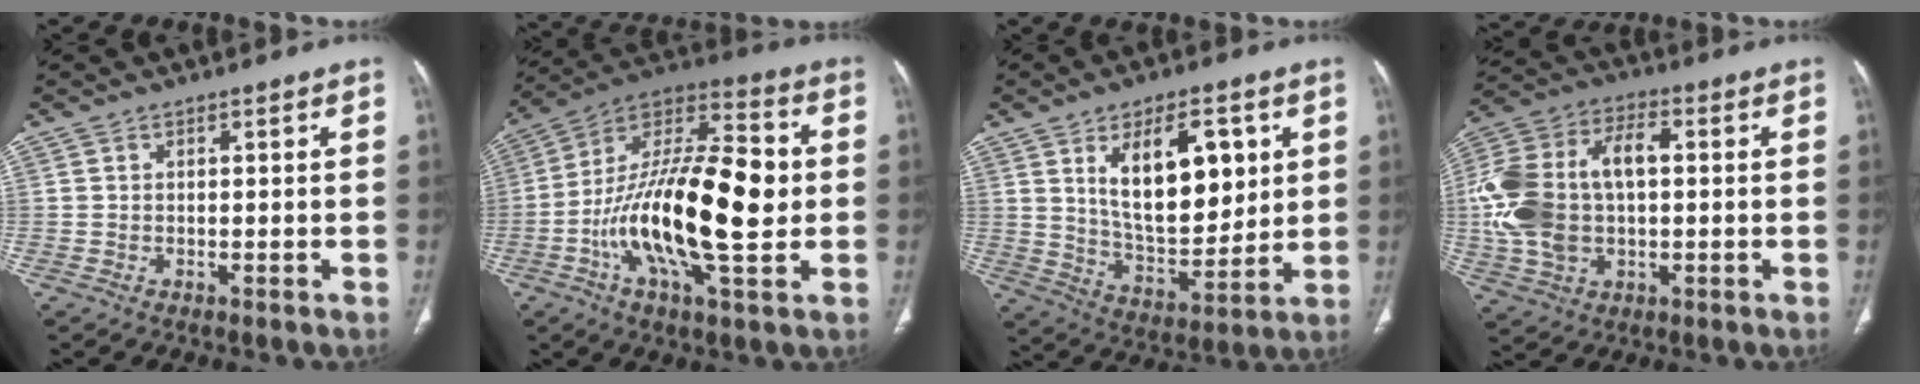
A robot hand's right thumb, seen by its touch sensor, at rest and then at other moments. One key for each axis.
{"total": 23.8, "fx": -1.3, "fy": 6.8, "fz": 22.8, "tx": -0.416, "ty": 0.014, "tz": -0.031}
{"total": 17.2, "fx": 5.7, "fy": 8.7, "fz": 13.7, "tx": -0.181, "ty": -0.033, "tz": 0.110}
{"total": 18.5, "fx": 0.7, "fy": 11.4, "fz": 14.6, "tx": -0.306, "ty": 0.026, "tz": 0.015}